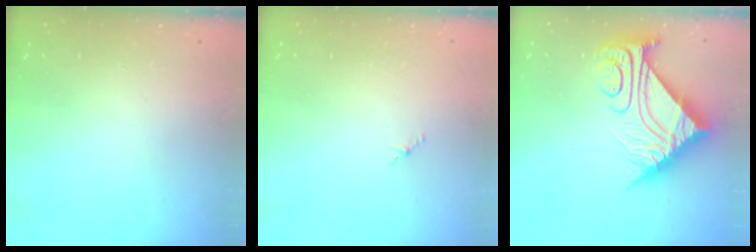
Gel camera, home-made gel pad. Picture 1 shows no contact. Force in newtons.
{"total": 1.2, "press": 1.1, "slide": 0.6}
{"total": 13.0, "press": 13.0, "slide": 1.0}